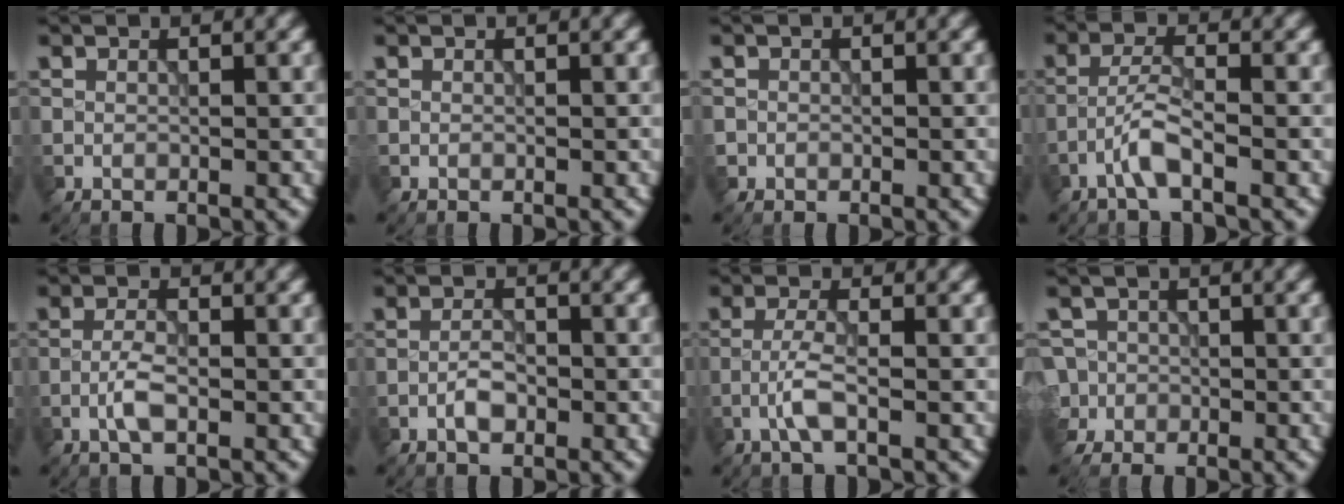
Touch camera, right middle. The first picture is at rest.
{"total": 0.0}
{"total": 0.7, "force": [-0.3, 0.6, -0.1], "torque": [0.007, -0.005, -0.006]}
{"total": 2.8, "force": [-1.6, 0.3, 2.3], "torque": [-0.047, 0.010, -0.038]}
{"total": 2.3, "force": [-0.9, 0.7, 2.0], "torque": [-0.042, 0.003, -0.022]}
{"total": 2.0, "force": [-0.9, 0.8, 1.6], "torque": [-0.028, 0.003, -0.020]}
{"total": 2.5, "force": [-1.1, 0.4, 2.2], "torque": [-0.048, 0.007, -0.029]}
{"total": 4.8, "force": [-1.6, 4.3, 1.3], "torque": [-0.020, 0.009, -0.050]}